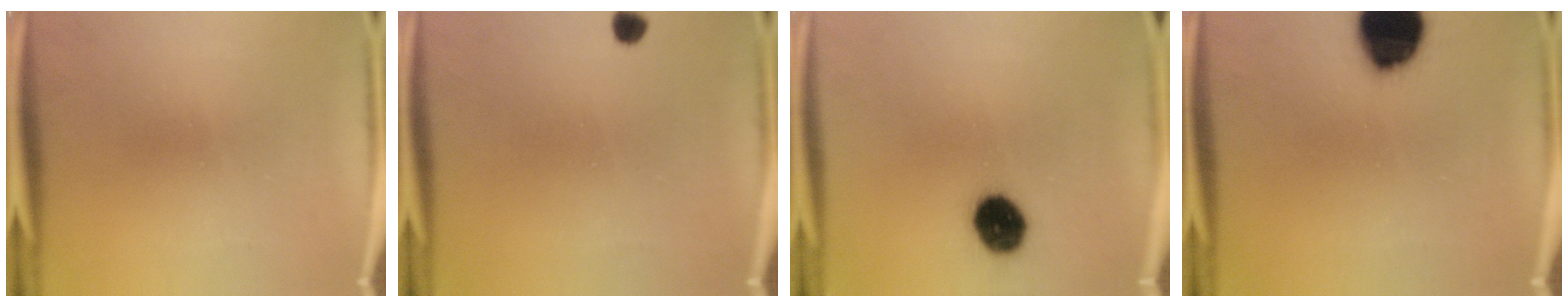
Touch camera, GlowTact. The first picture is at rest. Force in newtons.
{"total": 1.7}
{"total": 9.6}
{"total": 17.1}